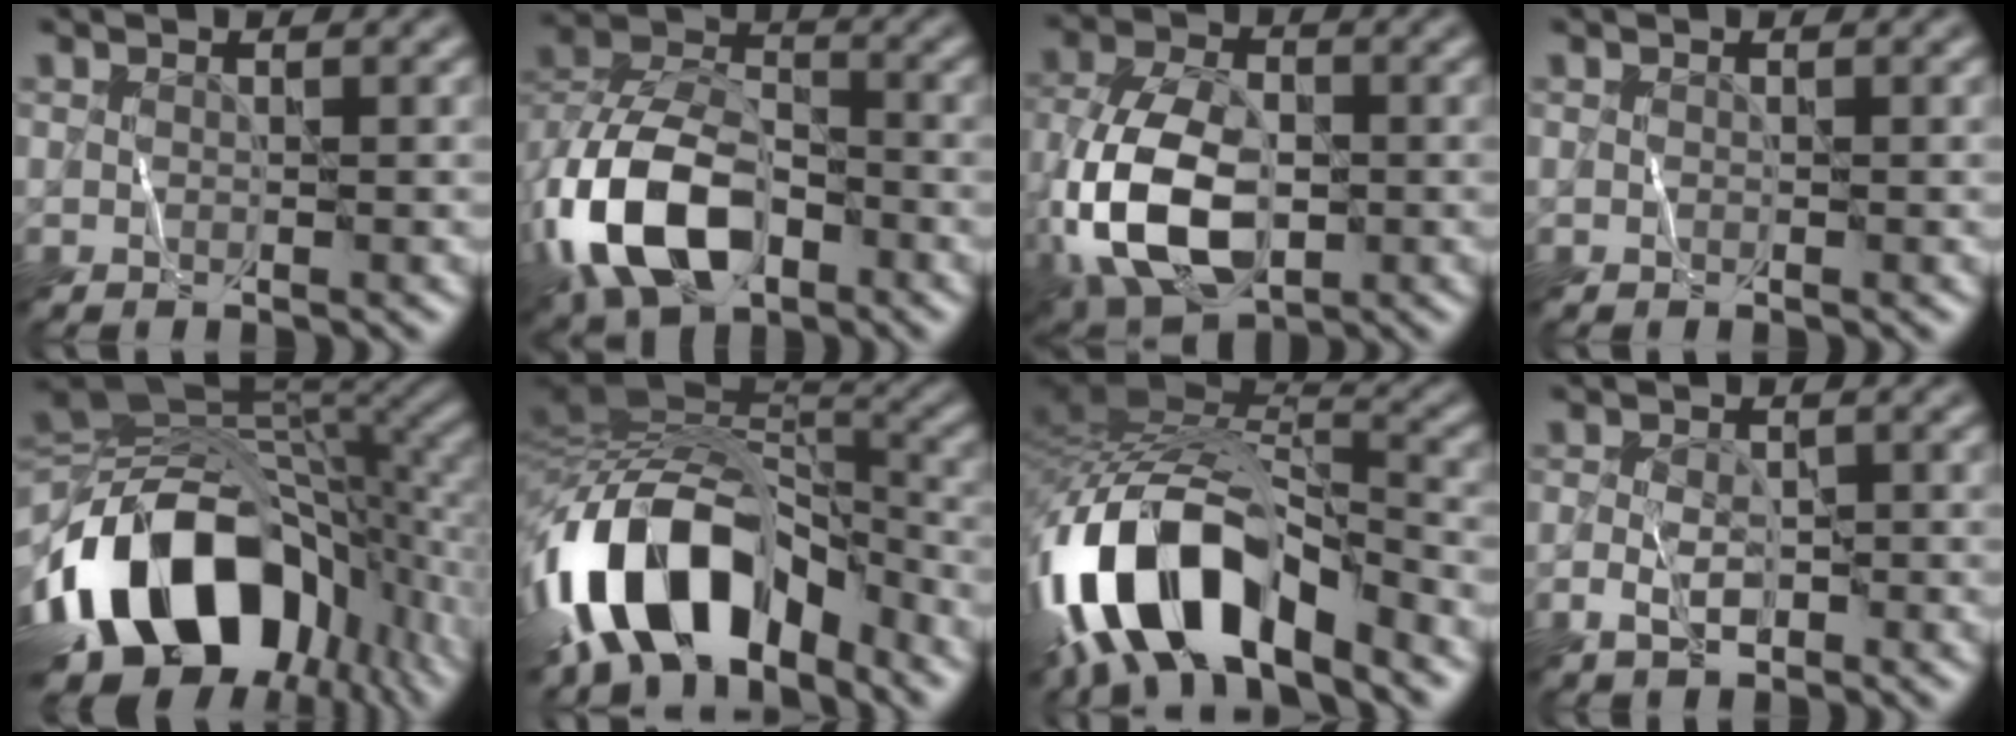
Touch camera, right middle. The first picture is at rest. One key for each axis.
{"total": 11.2, "fx": -4.6, "fy": 6.6, "fz": 7.7, "tx": -0.164, "ty": 0.004, "tz": -0.097}
{"total": 12.0, "fx": -3.4, "fy": 7.0, "fz": 9.1, "tx": -0.206, "ty": -0.015, "tz": -0.074}
{"total": 0.0}
{"total": 17.3, "fx": -6.5, "fy": 10.3, "fz": 12.2, "tx": -0.232, "ty": 0.008, "tz": -0.113}
{"total": 14.4, "fx": -6.6, "fy": 8.0, "fz": 10.0, "tx": -0.174, "ty": 0.021, "tz": -0.119}
{"total": 14.4, "fx": -7.5, "fy": 6.4, "fz": 10.5, "tx": -0.196, "ty": -0.002, "tz": -0.132}
{"total": 2.3, "fx": -1.1, "fy": 1.2, "fz": 1.6, "tx": -0.029, "ty": 0.004, "tz": -0.024}